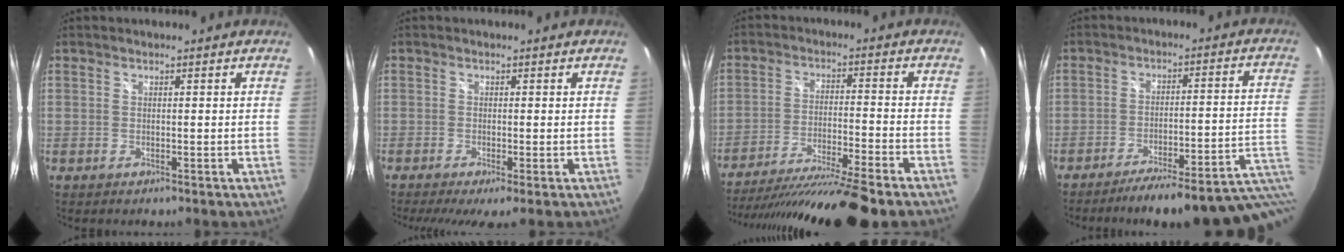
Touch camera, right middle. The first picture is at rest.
{"total": 4.0, "force": [-2.5, 0.0, 3.2], "torque": [-0.065, -0.023, -0.041]}
{"total": 19.6, "force": [-16.3, -0.2, 10.9], "torque": [-0.204, -0.040, -0.263]}
{"total": 18.1, "force": [-12.6, 1.6, 12.9], "torque": [-0.154, -0.021, -0.155]}